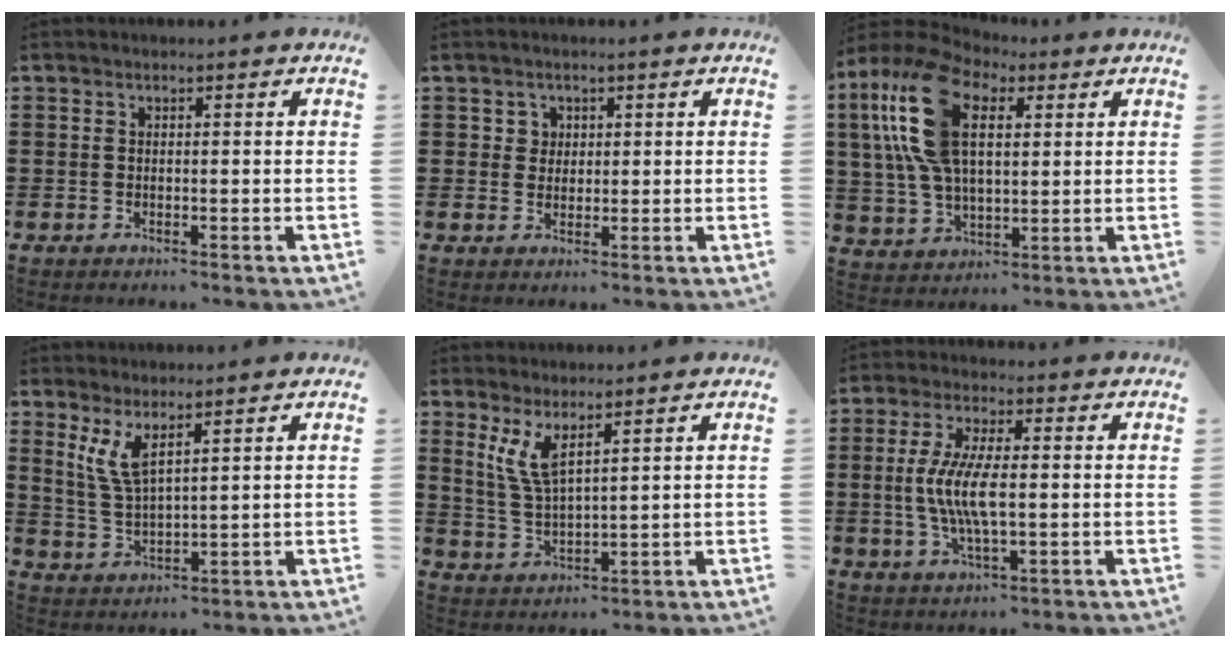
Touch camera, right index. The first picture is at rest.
{"total": 2.1, "force": [0.7, 2.0, 0.3], "torque": [-0.014, 0.009, 0.012]}
{"total": 15.1, "force": [5.5, 8.1, 11.6], "torque": [-0.282, 0.012, 0.092]}
{"total": 5.1, "force": [3.0, 1.3, 3.9], "torque": [-0.102, -0.008, 0.050]}
{"total": 5.4, "force": [3.1, 1.2, 4.2], "torque": [-0.106, -0.008, 0.052]}
{"total": 7.9, "force": [-0.3, 2.6, 7.5], "torque": [-0.162, -0.005, -0.014]}